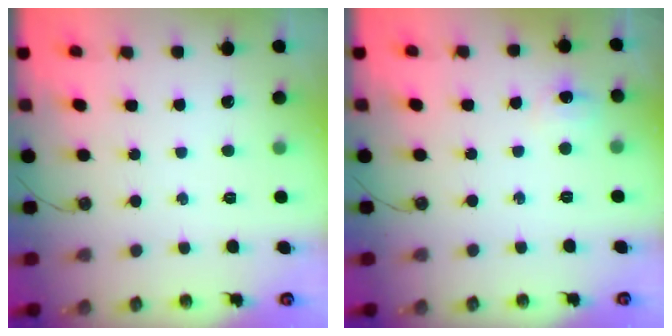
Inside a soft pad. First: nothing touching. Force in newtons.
{"total": 5.7, "press": 5.6, "slide": 0.8}